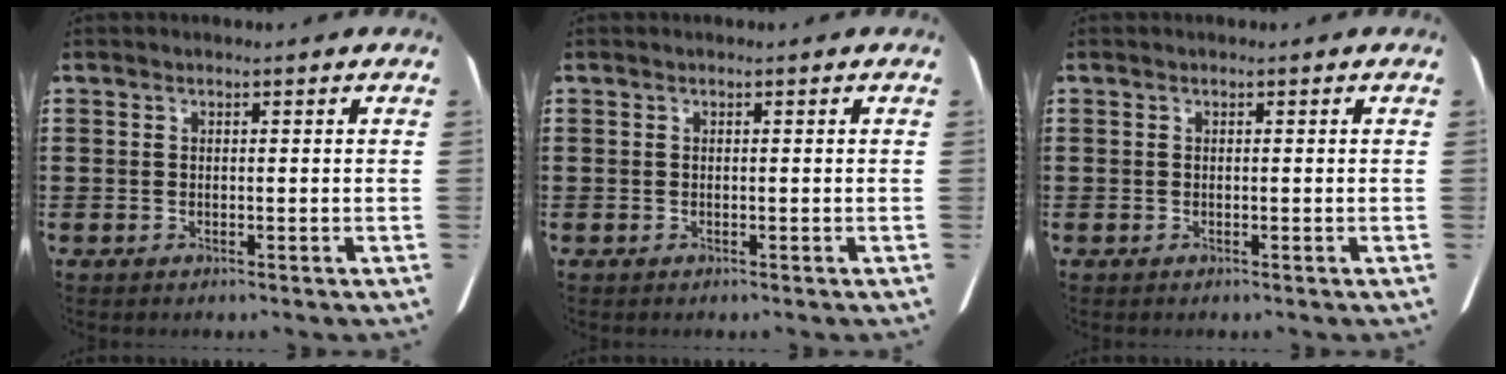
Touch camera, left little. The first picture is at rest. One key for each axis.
{"total": 0.0}
{"total": 0.0}